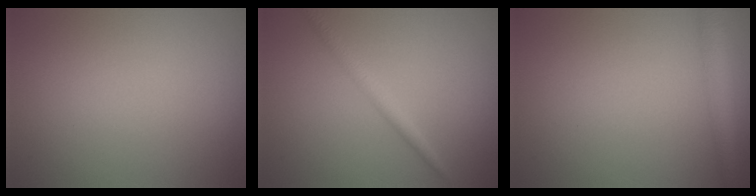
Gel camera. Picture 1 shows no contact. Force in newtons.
{"total": 1.8, "press": 1.8, "slide": 0.1}
{"total": 2.6, "press": 2.6, "slide": 0.1}